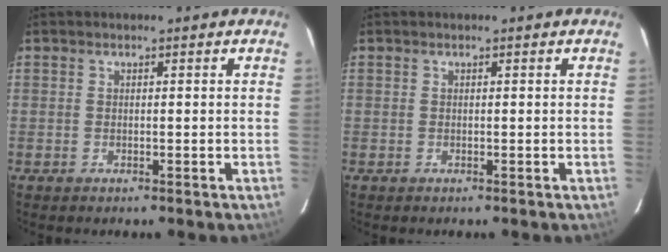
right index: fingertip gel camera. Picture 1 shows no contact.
{"total": 0.0}